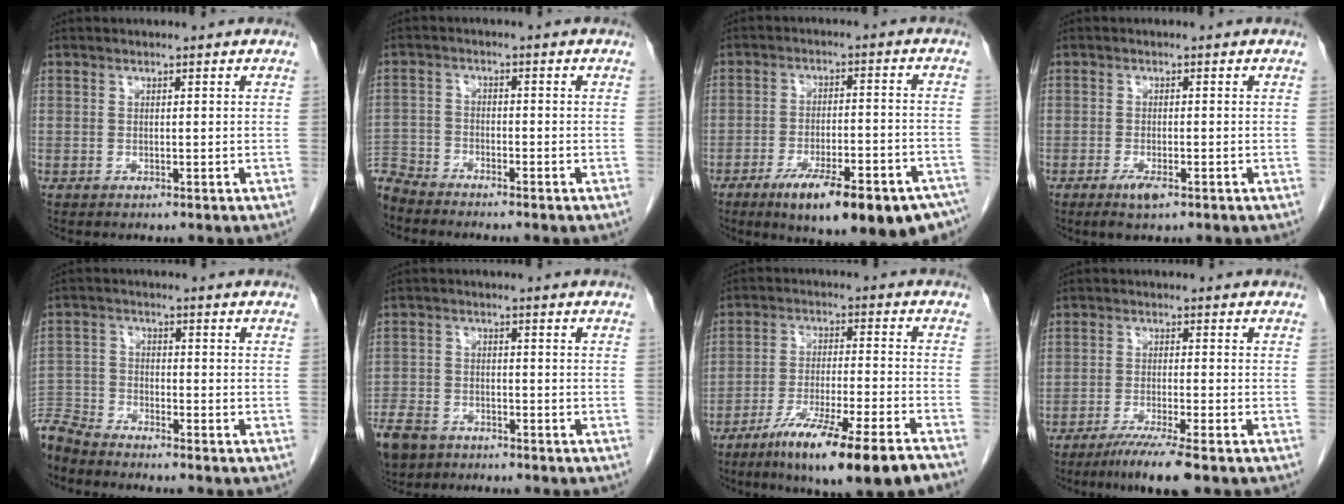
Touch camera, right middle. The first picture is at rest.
{"total": 5.7, "force": [-5.6, 0.9, 0.4], "torque": [-0.001, -0.007, -0.110]}
{"total": 19.2, "force": [-13.1, 4.8, 13.1], "torque": [-0.124, 0.008, -0.185]}
{"total": 2.6, "force": [-1.6, 0.5, 2.0], "torque": [-0.041, -0.003, -0.027]}
{"total": 7.2, "force": [-7.0, 0.6, 1.3], "torque": [-0.022, -0.009, -0.135]}
{"total": 11.3, "force": [-8.0, 6.7, 4.5], "torque": [-0.121, -0.007, -0.134]}
{"total": 15.6, "force": [-10.9, 0.2, 11.2], "torque": [-0.174, -0.037, -0.178]}
{"total": 6.5, "force": [-4.7, -0.6, 4.4], "torque": [-0.074, -0.018, -0.083]}